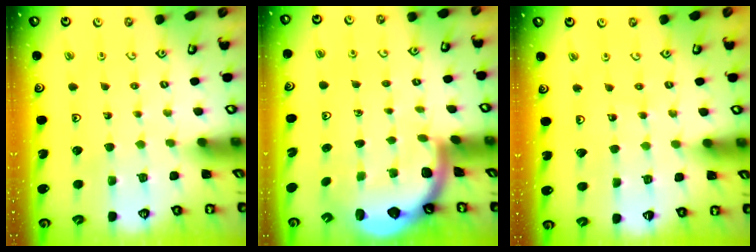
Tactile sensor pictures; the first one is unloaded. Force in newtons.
{"total": 2.4, "press": 2.3, "slide": 0.4}
{"total": 3.6, "press": 3.6, "slide": 0.4}